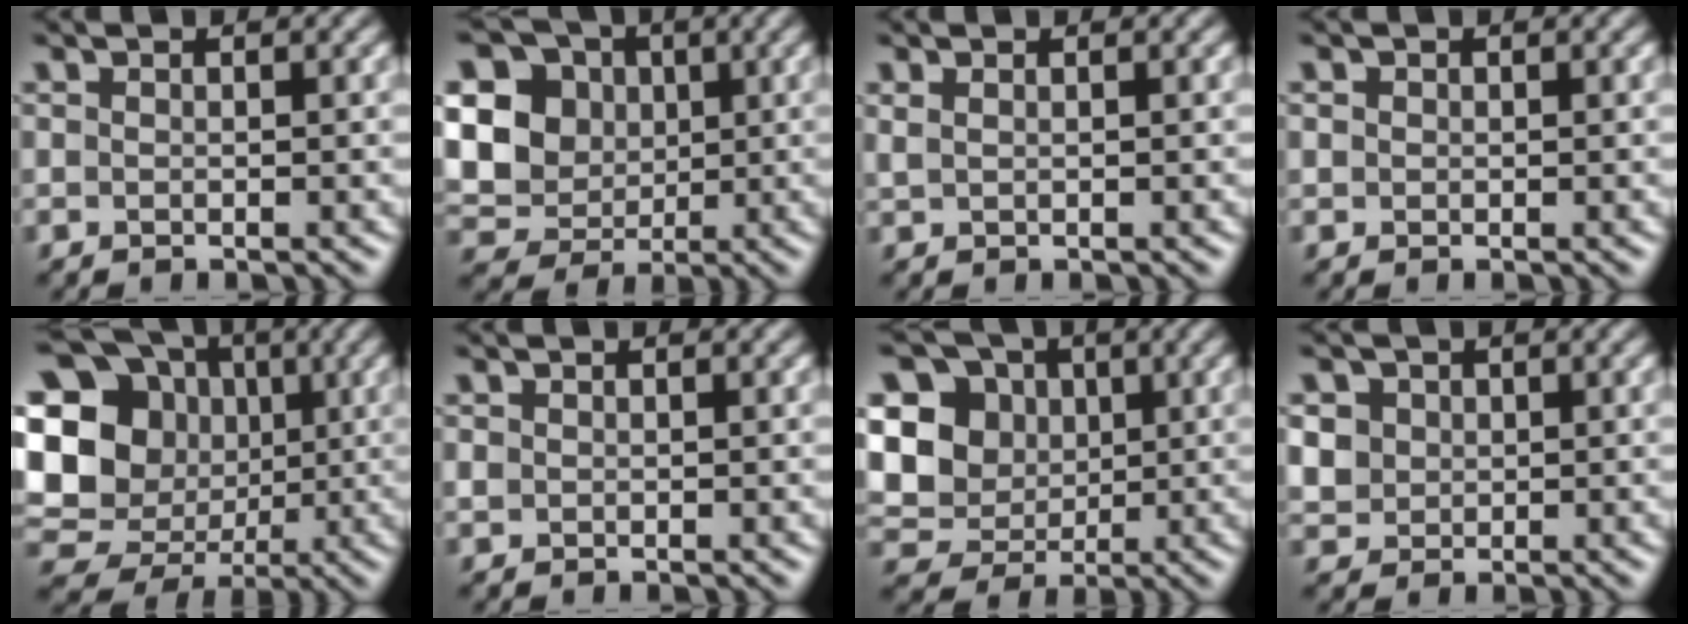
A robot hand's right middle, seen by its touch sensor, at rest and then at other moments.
{"total": 11.8, "force": [2.1, 10.3, 5.3], "torque": [-0.148, 0.021, 0.027]}
{"total": 0.9, "force": [0.5, 0.3, 0.6], "torque": [-0.015, 0.000, 0.014]}
{"total": 0.5, "force": [0.1, 0.5, 0.1], "torque": [0.005, -0.002, 0.002]}
{"total": 20.0, "force": [1.5, 18.3, 8.1], "torque": [-0.194, 0.021, -0.006]}
{"total": 0.6, "force": [0.1, 0.5, 0.2], "torque": [0.000, -0.001, 0.002]}
{"total": 10.3, "force": [1.8, 9.0, 4.6], "torque": [-0.126, 0.022, 0.013]}
{"total": 3.7, "force": [1.0, 3.3, 1.3], "torque": [-0.041, 0.013, 0.021]}